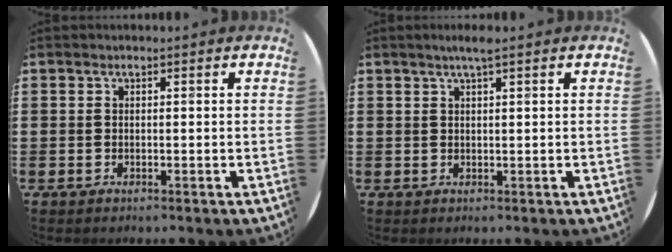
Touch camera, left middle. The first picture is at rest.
{"total": 1.9, "force": [1.4, -0.1, 1.4], "torque": [-0.027, 0.002, 0.024]}